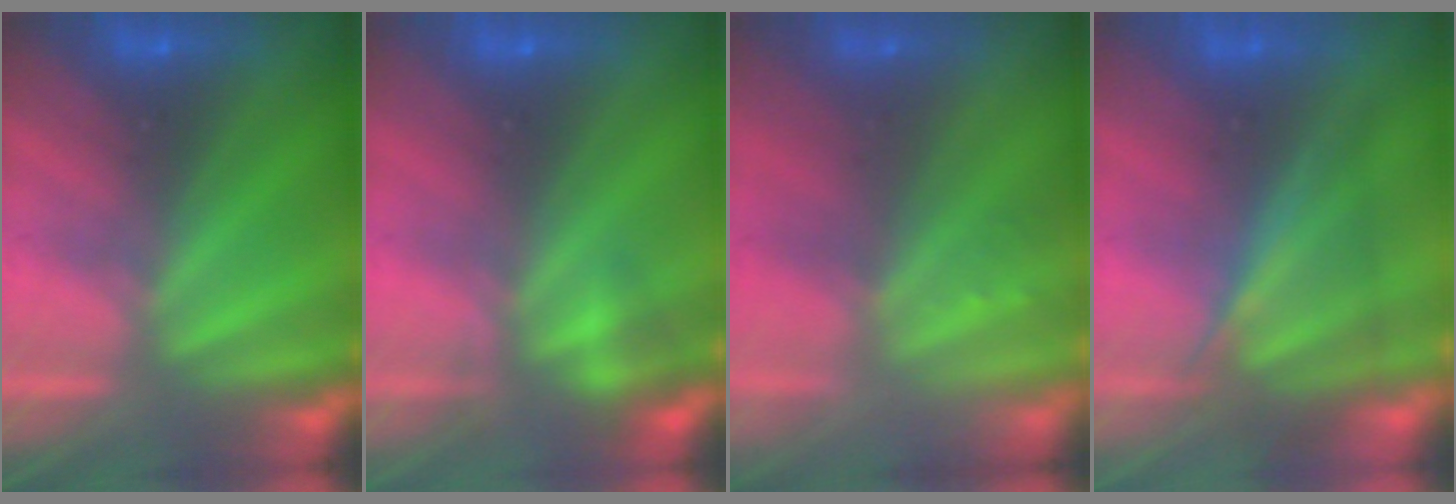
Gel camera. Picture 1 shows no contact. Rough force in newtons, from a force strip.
{"total": 2.3}
{"total": 2.3}
{"total": 4.7}